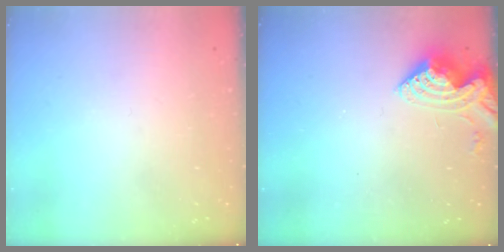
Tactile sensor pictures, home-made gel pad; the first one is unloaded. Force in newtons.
{"total": 8.9, "press": 8.8, "slide": 0.8}